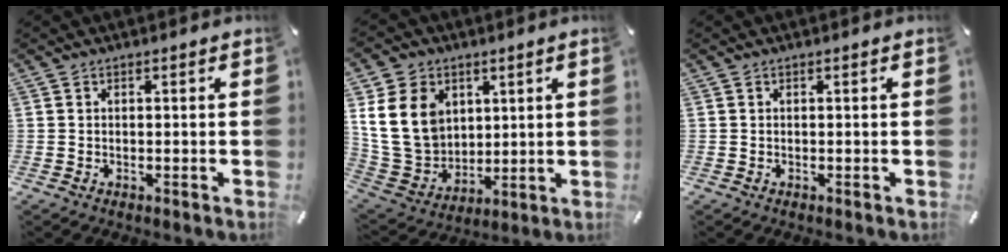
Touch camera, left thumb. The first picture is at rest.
{"total": 15.6, "force": [4.7, 12.7, 7.7], "torque": [-0.178, -0.017, 0.090]}
{"total": 0.0}